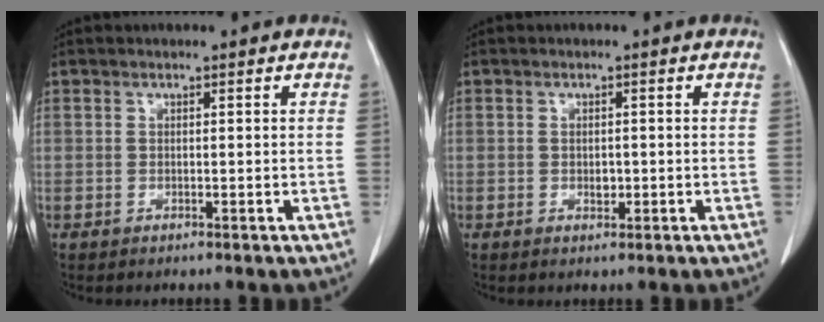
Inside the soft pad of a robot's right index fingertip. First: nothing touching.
{"total": 1.4, "force": [-0.1, 0.9, 1.1], "torque": [-0.019, 0.001, 0.005]}